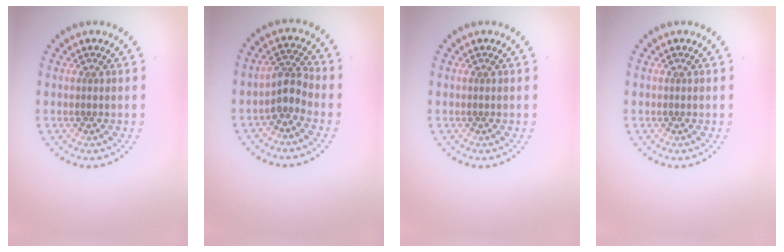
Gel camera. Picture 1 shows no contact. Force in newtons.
{"total": 2.3, "press": 1.7, "slide": 1.6}
{"total": 0.0}
{"total": 0.0}